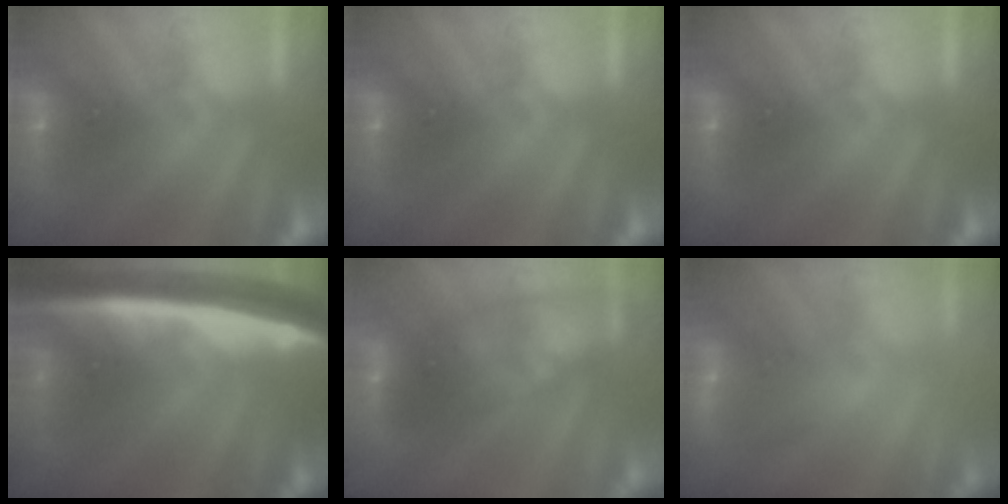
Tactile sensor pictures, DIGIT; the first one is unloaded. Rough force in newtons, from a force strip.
{"total": 0.0}
{"total": 0.0}
{"total": 8.3}
{"total": 8.8}
{"total": 2.2}